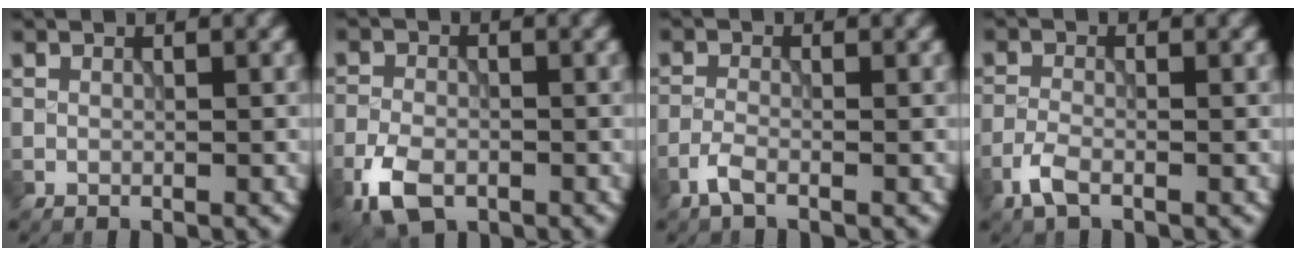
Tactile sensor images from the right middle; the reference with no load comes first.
{"total": 4.6, "force": [-2.6, 2.5, 2.8], "torque": [-0.061, -0.006, -0.058]}
{"total": 1.7, "force": [-1.2, 0.5, 1.2], "torque": [-0.031, 0.000, -0.032]}
{"total": 2.2, "force": [-1.4, 0.8, 1.5], "torque": [-0.038, -0.001, -0.037]}